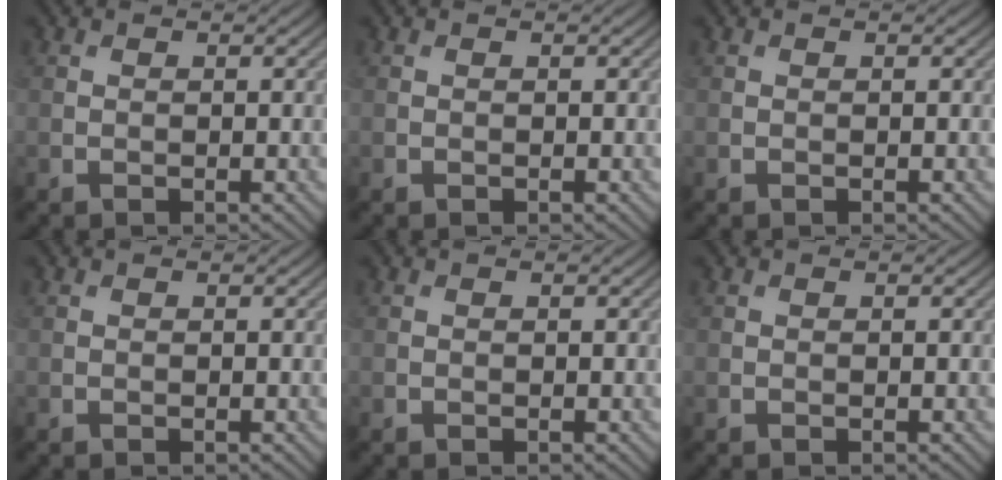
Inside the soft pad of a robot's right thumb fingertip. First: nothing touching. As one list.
[{"total": 0.0}, {"total": 0.0}, {"total": 0.0}, {"total": 0.0}, {"total": 0.0}]